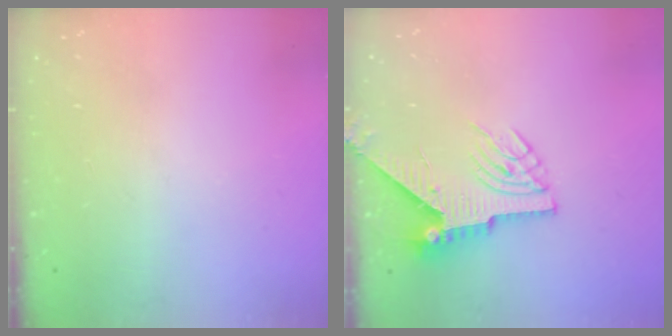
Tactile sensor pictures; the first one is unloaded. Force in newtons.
{"total": 6.1, "press": 6.0, "slide": 0.7}